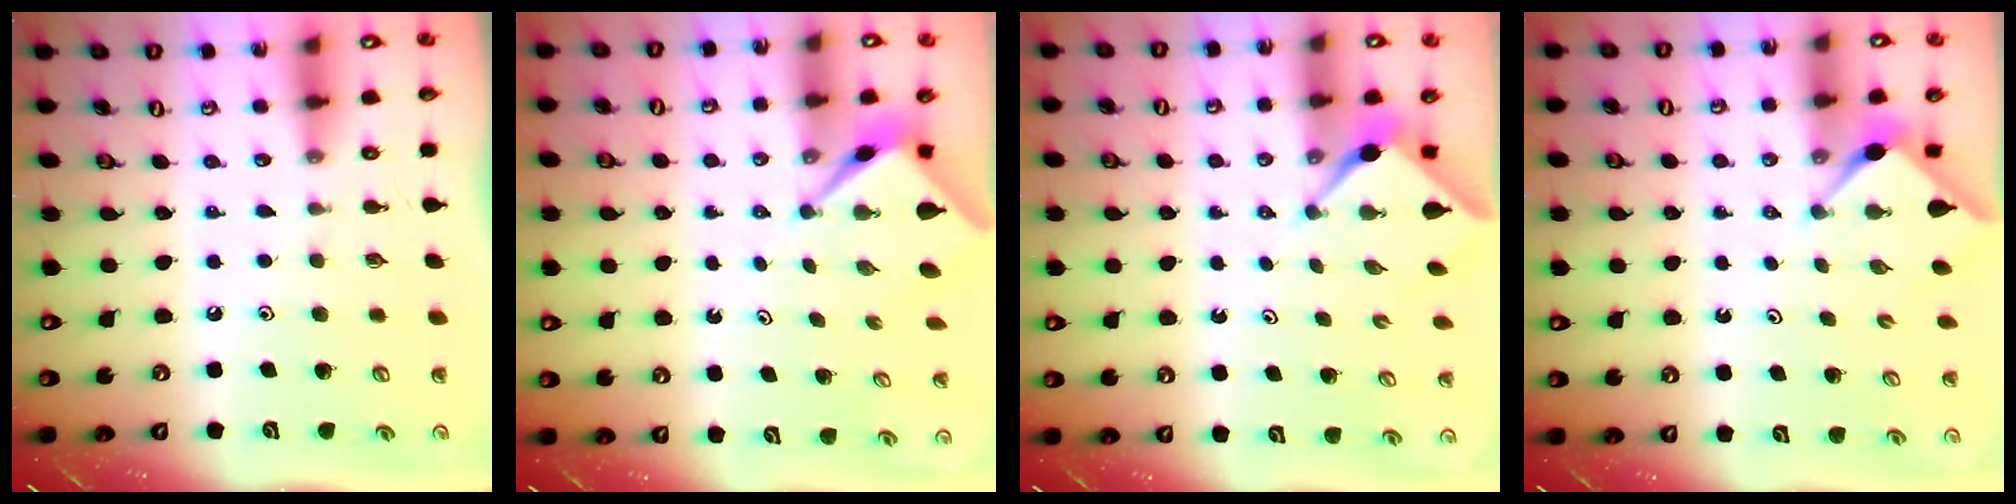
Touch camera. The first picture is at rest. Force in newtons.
{"total": 2.5, "press": 2.5, "slide": 0.2}
{"total": 2.3, "press": 2.3, "slide": 0.3}
{"total": 2.9, "press": 2.9, "slide": 0.2}